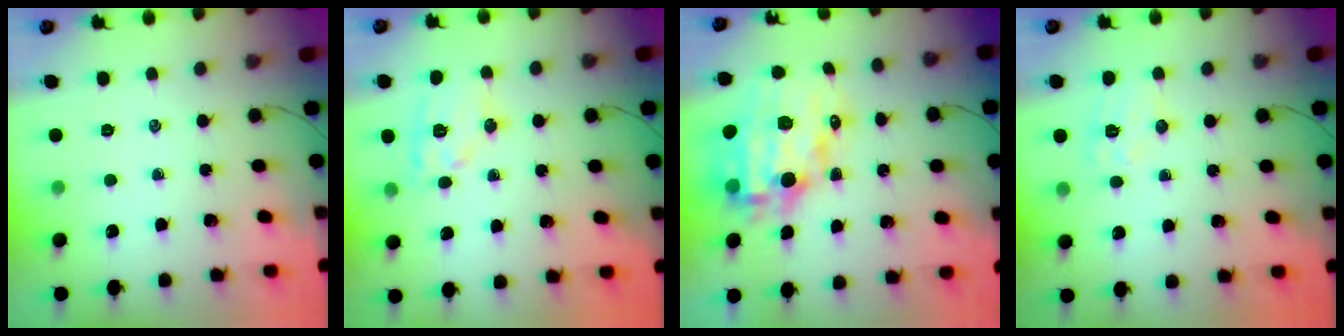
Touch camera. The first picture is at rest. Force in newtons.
{"total": 10.8, "press": 10.8, "slide": 0.8}
{"total": 15.6, "press": 15.1, "slide": 3.7}
{"total": 8.4, "press": 8.3, "slide": 0.7}